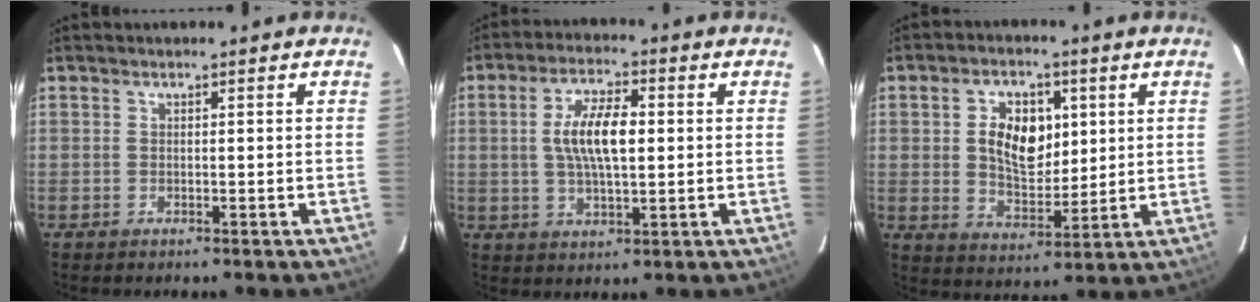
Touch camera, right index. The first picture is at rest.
{"total": 9.2, "force": [1.0, 3.4, 8.5], "torque": [-0.160, 0.009, 0.019]}
{"total": 10.1, "force": [2.3, 6.4, 7.5], "torque": [-0.134, 0.012, 0.047]}